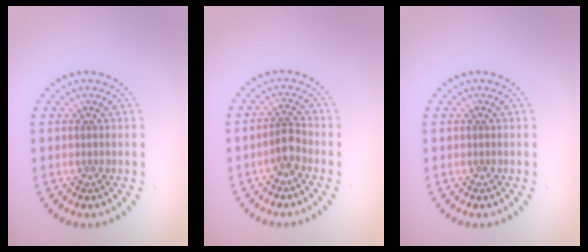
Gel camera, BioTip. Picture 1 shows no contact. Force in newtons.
{"total": 1.8, "press": 1.5, "slide": 1.0}
{"total": 0.0}